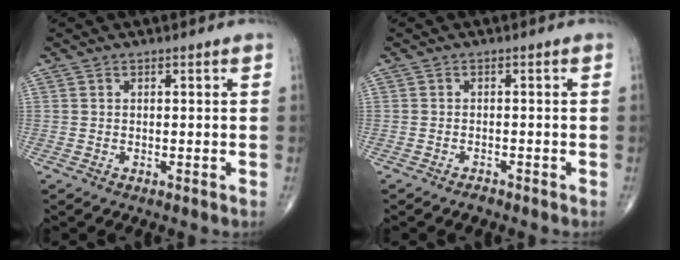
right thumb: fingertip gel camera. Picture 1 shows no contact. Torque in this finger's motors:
{"motor_torque": [0.15, 0.03, -0.07, -0.16, -0.01]}